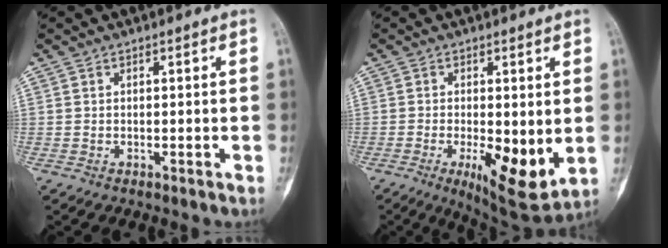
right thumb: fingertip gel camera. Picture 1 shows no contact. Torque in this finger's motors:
{"motor_torque": [-0.14, 0.84, 0.01, 0.12, 0.17]}